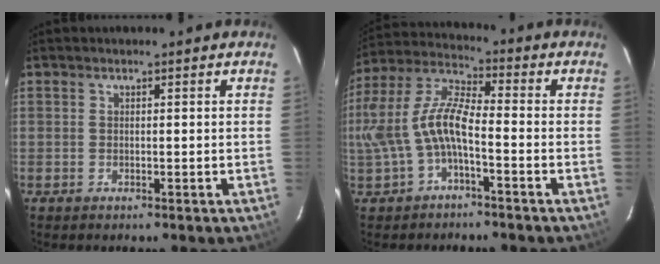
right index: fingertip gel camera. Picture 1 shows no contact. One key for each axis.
{"total": 11.3, "fx": -3.2, "fy": 4.1, "fz": 10.0, "tx": -0.223, "ty": 0.013, "tz": -0.058}